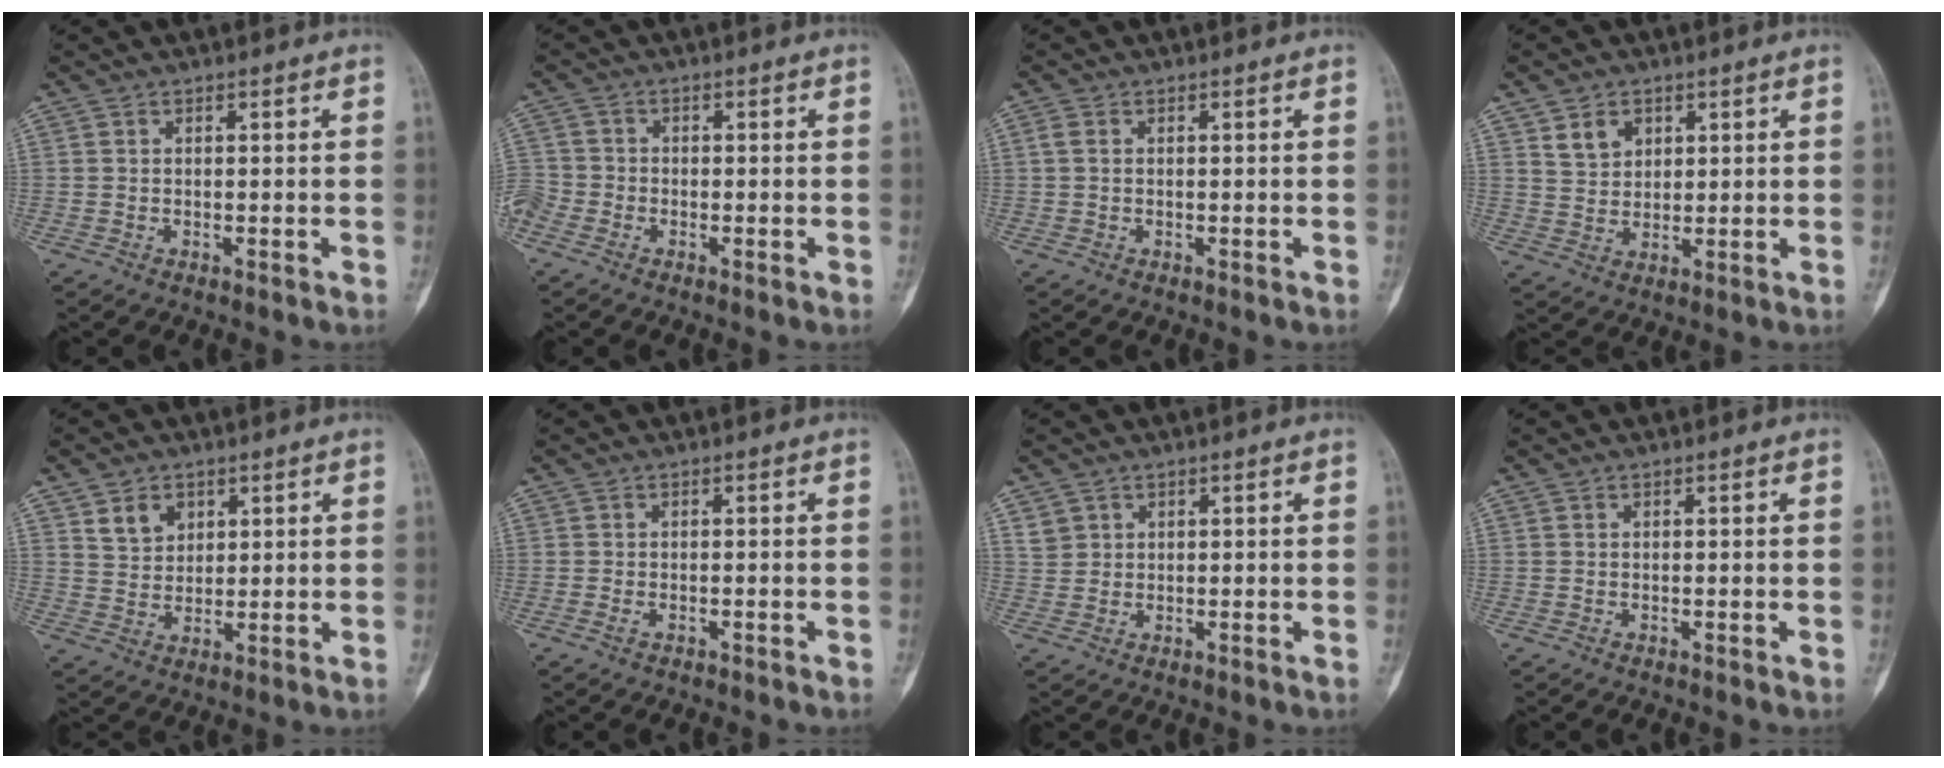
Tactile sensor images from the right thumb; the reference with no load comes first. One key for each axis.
{"total": 5.5, "fx": -2.9, "fy": 4.1, "fz": 2.1, "tx": -0.061, "ty": 0.008, "tz": -0.062}
{"total": 1.5, "fx": 0.2, "fy": 1.1, "fz": 1.0, "tx": -0.025, "ty": 0.004, "tz": 0.004}
{"total": 5.0, "fx": 2.5, "fy": 3.6, "fz": 2.2, "tx": -0.021, "ty": -0.018, "tz": 0.052}
{"total": 5.5, "fx": 2.8, "fy": 4.1, "fz": 2.4, "tx": -0.021, "ty": -0.020, "tz": 0.056}
{"total": 1.0, "fx": -0.5, "fy": 0.5, "fz": 0.6, "tx": -0.014, "ty": 0.005, "tz": -0.008}
{"total": 2.1, "fx": 1.1, "fy": 1.8, "fz": 0.4, "tx": 0.004, "ty": -0.003, "tz": 0.020}
{"total": 0.0}